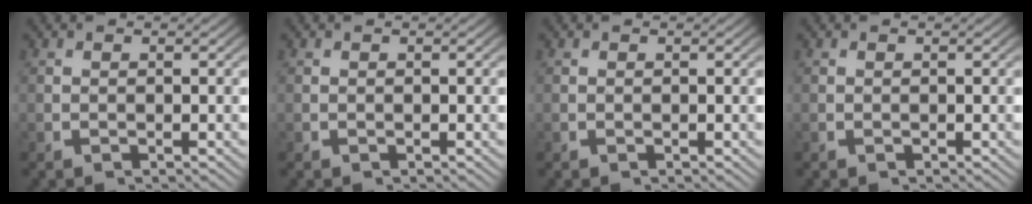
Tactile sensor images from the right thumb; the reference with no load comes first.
{"total": 0.0}
{"total": 0.0}
{"total": 0.0}